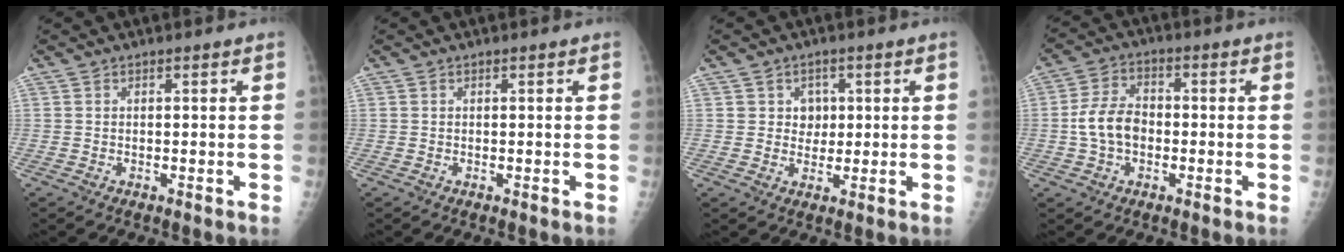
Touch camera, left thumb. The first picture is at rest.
{"total": 0.0}
{"total": 3.8, "force": [0.9, 3.4, 1.4], "torque": [0.007, 0.000, 0.011]}
{"total": 8.1, "force": [-1.1, 5.7, 5.6], "torque": [-0.097, 0.021, -0.026]}